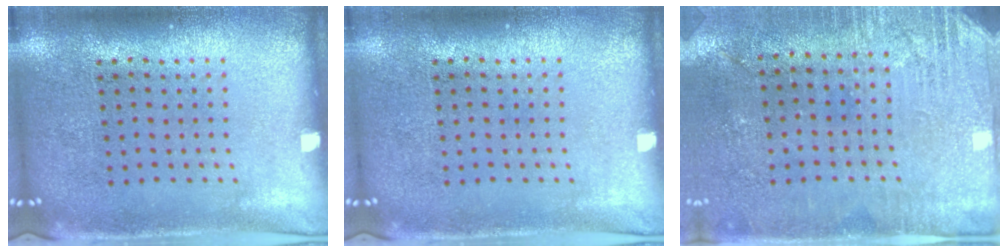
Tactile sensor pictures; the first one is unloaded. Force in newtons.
{"total": 0.0}
{"total": 2.8, "press": 2.5, "slide": 1.2}